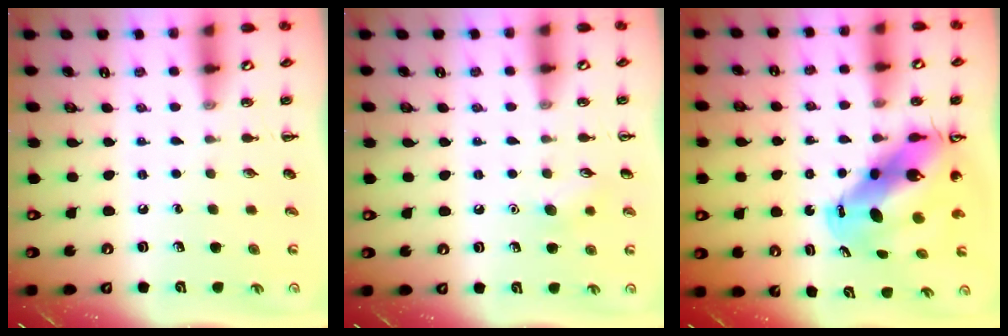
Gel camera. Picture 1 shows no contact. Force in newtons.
{"total": 7.6, "press": 7.4, "slide": 1.8}
{"total": 12.6, "press": 12.0, "slide": 3.7}